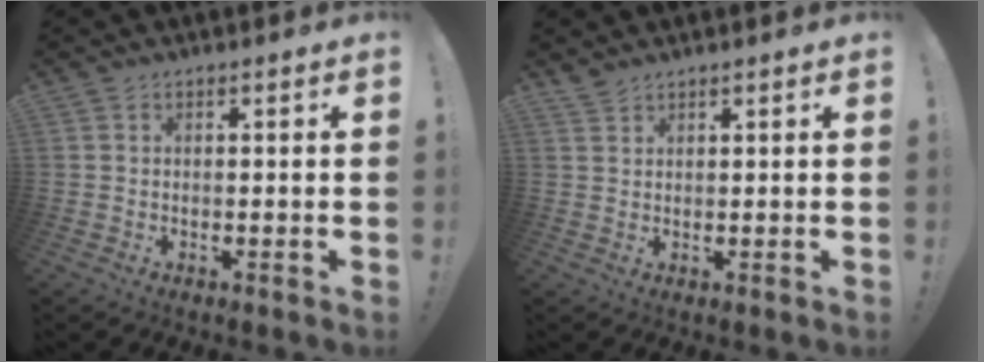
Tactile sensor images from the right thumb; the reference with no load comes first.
{"total": 2.0, "force": [1.8, 0.4, 0.7], "torque": [-0.015, -0.010, 0.034]}